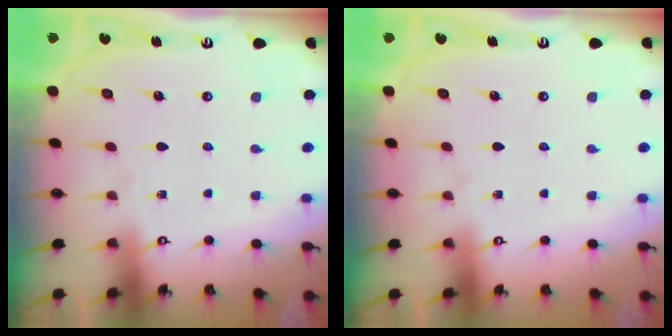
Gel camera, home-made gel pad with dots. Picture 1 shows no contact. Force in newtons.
{"total": 0.0}